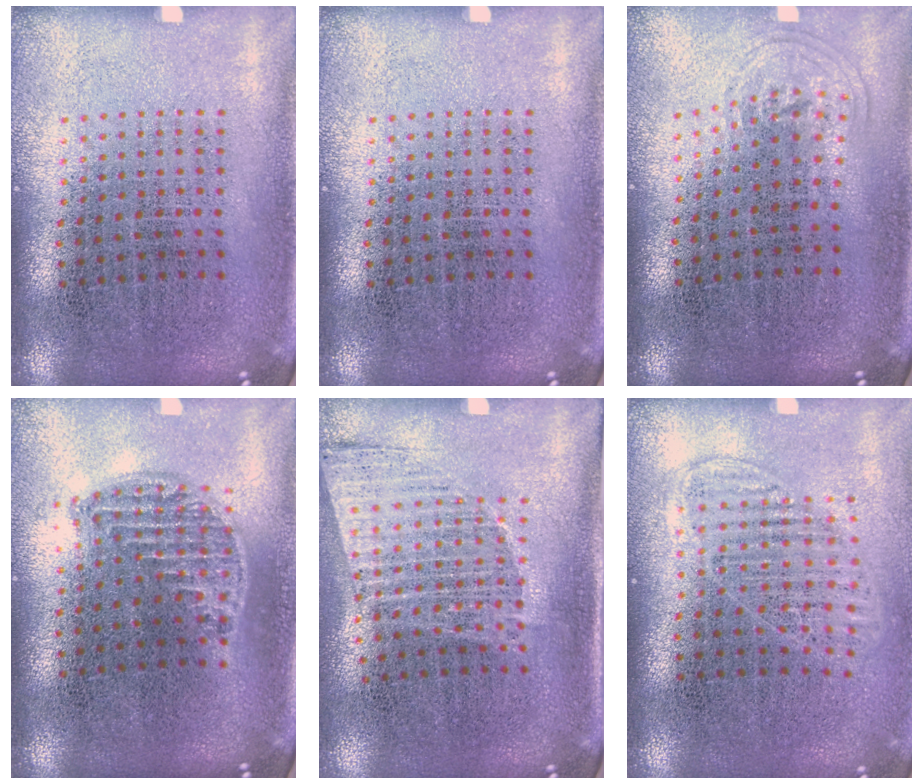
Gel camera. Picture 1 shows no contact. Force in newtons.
{"total": 0.0}
{"total": 0.8, "press": 0.6, "slide": 0.6}
{"total": 1.2, "press": 1.1, "slide": 0.5}
{"total": 1.2, "press": 1.0, "slide": 0.6}
{"total": 1.3, "press": 1.2, "slide": 0.6}